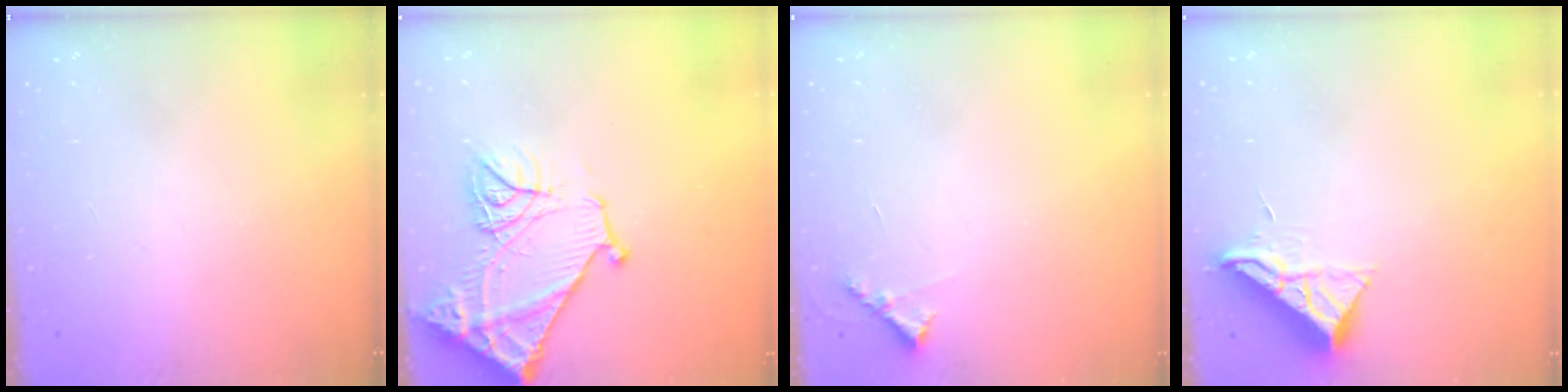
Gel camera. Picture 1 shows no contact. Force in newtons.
{"total": 15.8, "press": 15.7, "slide": 1.5}
{"total": 5.8, "press": 5.8, "slide": 0.5}
{"total": 10.2, "press": 10.2, "slide": 0.5}